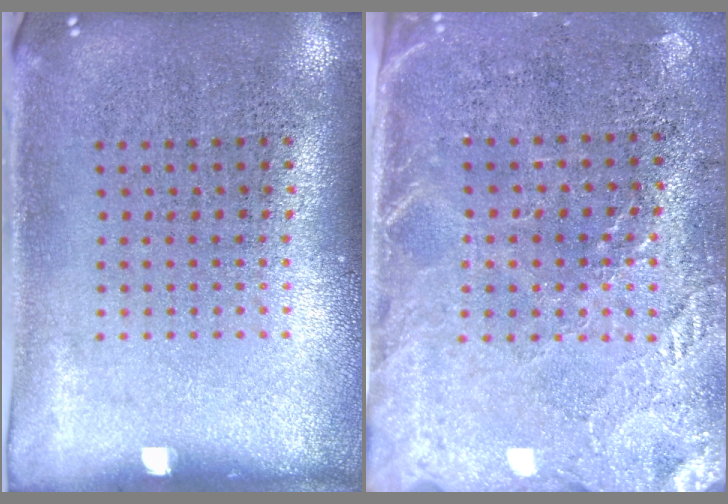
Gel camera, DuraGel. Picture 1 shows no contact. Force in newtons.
{"total": 3.1, "press": 2.8, "slide": 1.3}